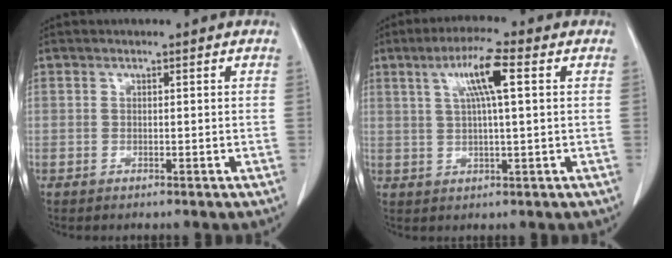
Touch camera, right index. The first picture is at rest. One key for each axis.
{"total": 7.3, "fx": 2.4, "fy": 0.3, "fz": 6.9, "tx": -0.127, "ty": 0.010, "tz": 0.042}